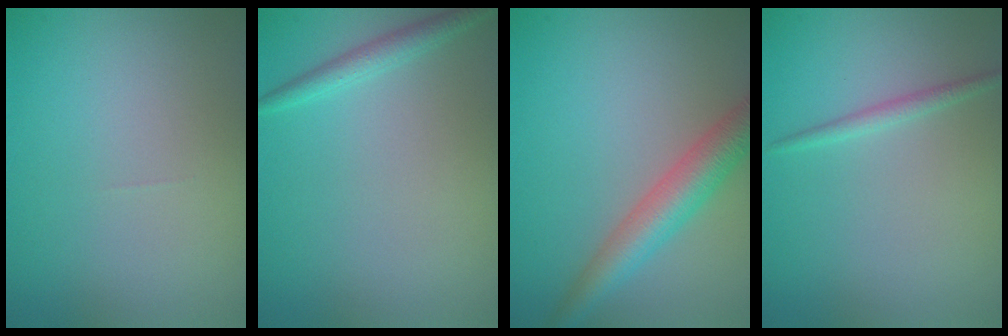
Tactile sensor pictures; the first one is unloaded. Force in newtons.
{"total": 1.6, "press": 1.6, "slide": 0.1}
{"total": 4.9, "press": 4.9, "slide": 0.2}
{"total": 1.1, "press": 1.1, "slide": 0.0}